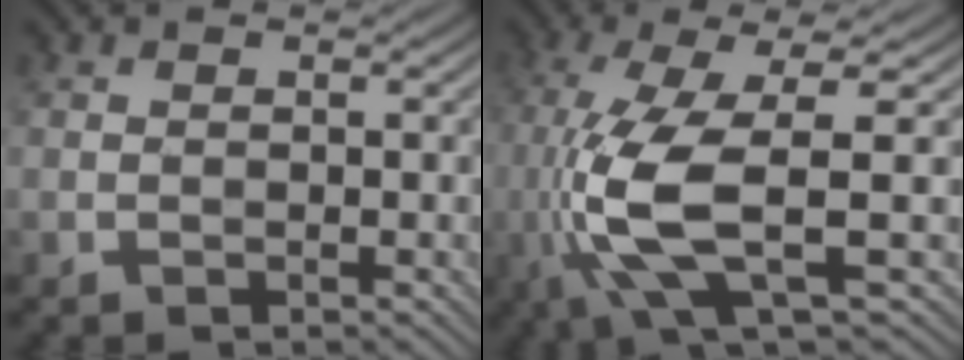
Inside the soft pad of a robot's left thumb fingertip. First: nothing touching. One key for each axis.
{"total": 10.6, "fx": -2.0, "fy": 2.3, "fz": 10.1, "tx": -0.223, "ty": -0.006, "tz": -0.039}